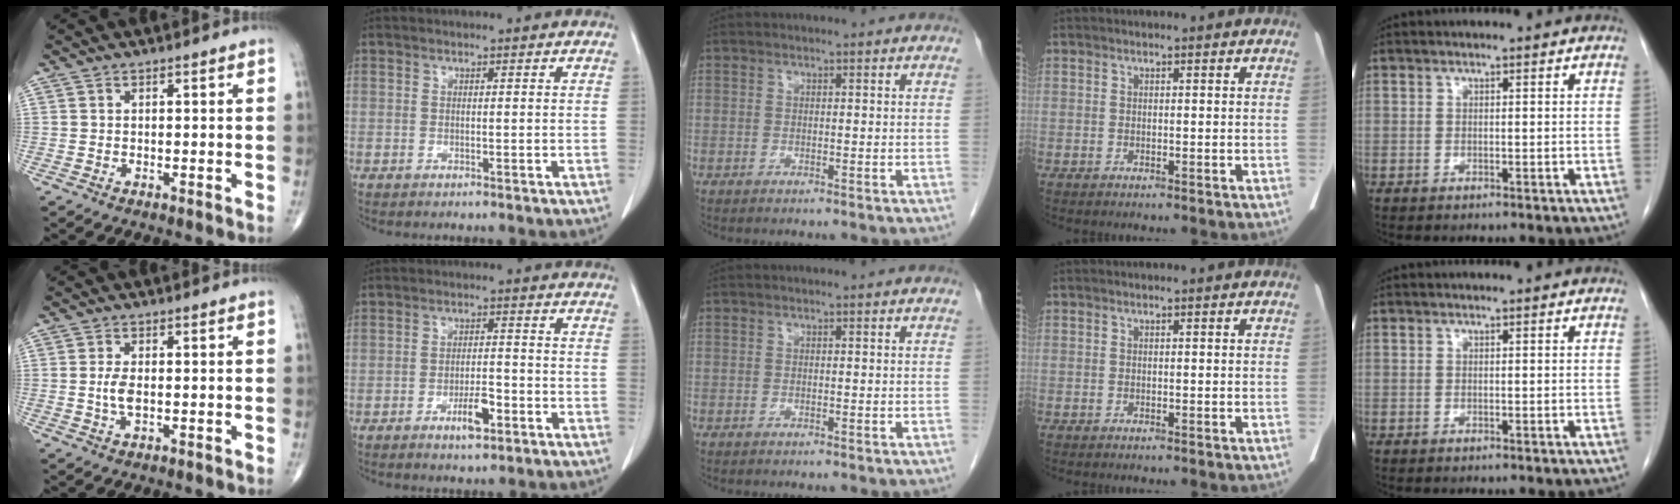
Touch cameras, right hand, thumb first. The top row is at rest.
{"thumb": {"total": 3.0, "force": [-0.1, 1.4, 2.7], "torque": [-0.057, -0.001, -0.003]}, "index": {"total": 4.4, "force": [-2.4, 1.2, 3.5], "torque": [-0.061, 0.001, -0.038]}}